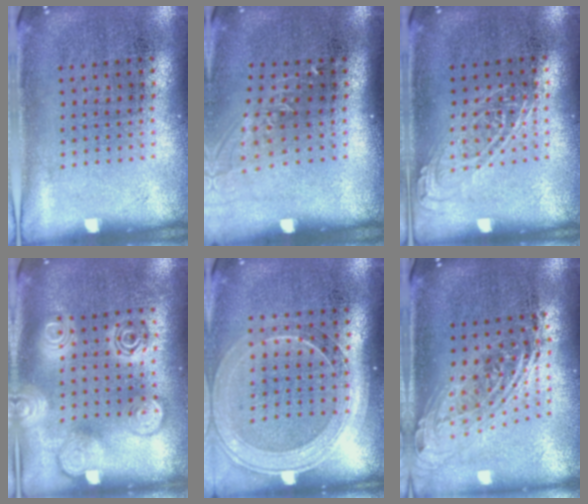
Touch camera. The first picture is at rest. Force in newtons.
{"total": 1.2, "press": 1.0, "slide": 0.7}
{"total": 1.1, "press": 1.0, "slide": 0.3}
{"total": 3.0, "press": 3.0, "slide": 0.4}
{"total": 1.8, "press": 1.6, "slide": 0.8}
{"total": 2.1, "press": 1.6, "slide": 1.4}